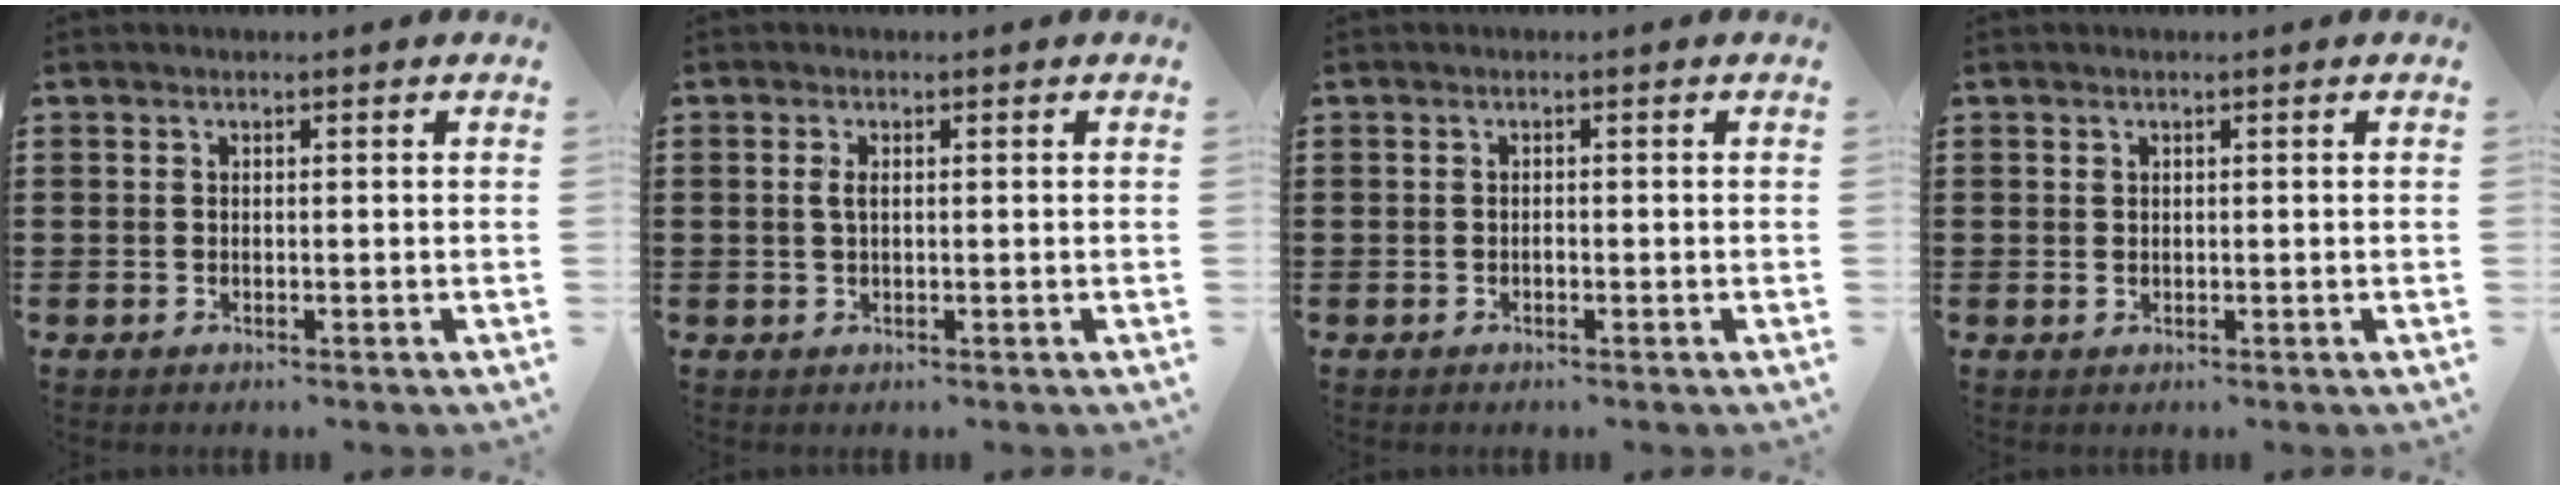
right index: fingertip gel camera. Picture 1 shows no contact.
{"total": 1.5, "force": [0.2, 0.6, 1.4], "torque": [-0.029, 0.004, 0.001]}
{"total": 0.6, "force": [-0.3, 0.2, 0.4], "torque": [-0.011, -0.003, -0.005]}
{"total": 0.5, "force": [0.2, 0.3, 0.4], "torque": [-0.010, -0.001, 0.005]}